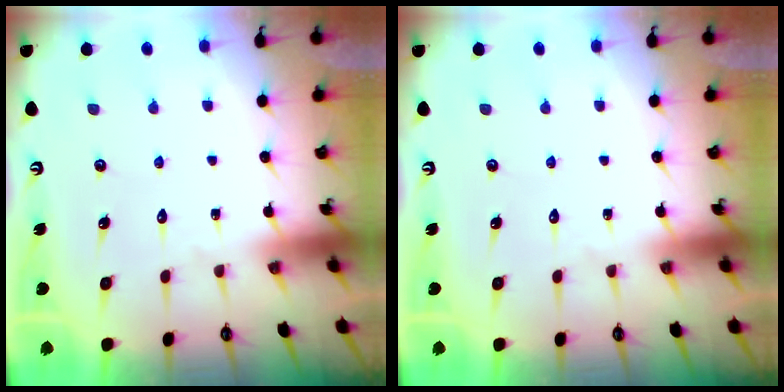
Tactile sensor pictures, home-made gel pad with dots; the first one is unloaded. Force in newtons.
{"total": 0.0}